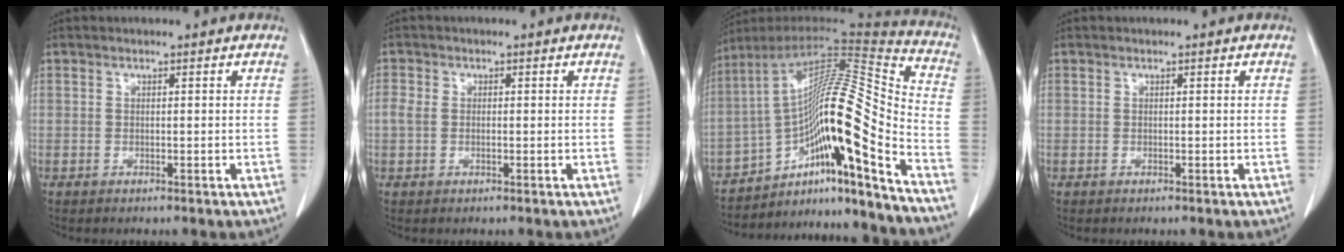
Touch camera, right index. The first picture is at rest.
{"total": 2.0, "force": [-0.2, 1.4, 1.5], "torque": [-0.043, 0.008, -0.005]}
{"total": 22.4, "force": [-12.4, 0.6, 18.7], "torque": [-0.285, 0.017, -0.204]}
{"total": 0.0}